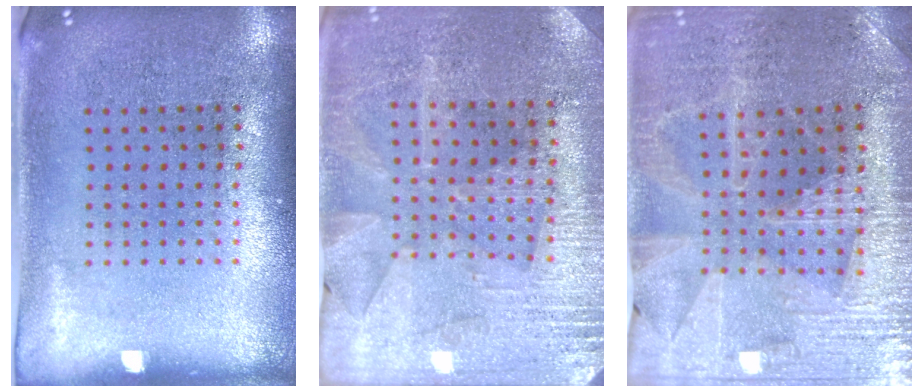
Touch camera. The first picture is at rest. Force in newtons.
{"total": 2.9, "press": 2.8, "slide": 0.5}
{"total": 2.9, "press": 2.9, "slide": 0.6}